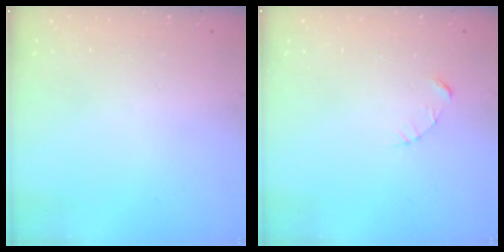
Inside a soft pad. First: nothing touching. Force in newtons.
{"total": 2.3, "press": 2.3, "slide": 0.3}